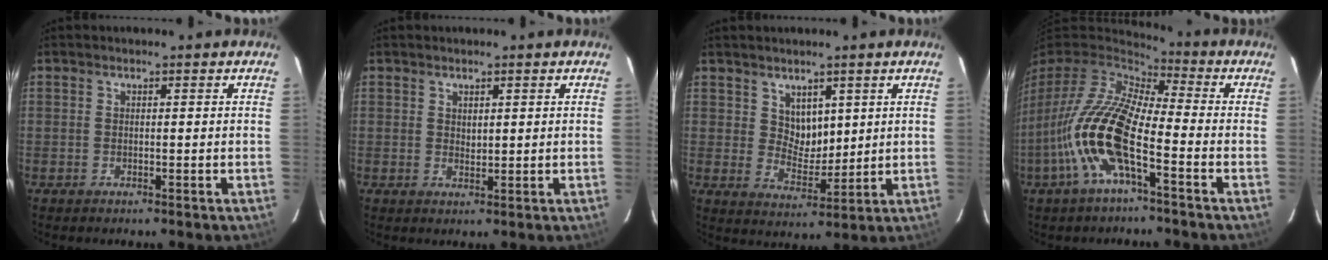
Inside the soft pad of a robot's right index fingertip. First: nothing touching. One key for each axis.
{"total": 1.4, "fx": 0.9, "fy": 0.8, "fz": 0.7, "tx": -0.008, "ty": 0.001, "tz": 0.017}
{"total": 5.3, "fx": 2.8, "fy": 3.9, "fz": 2.2, "tx": -0.028, "ty": 0.000, "tz": 0.059}
{"total": 16.8, "fx": -6.1, "fy": 5.1, "fz": 14.7, "tx": -0.301, "ty": -0.015, "tz": -0.130}